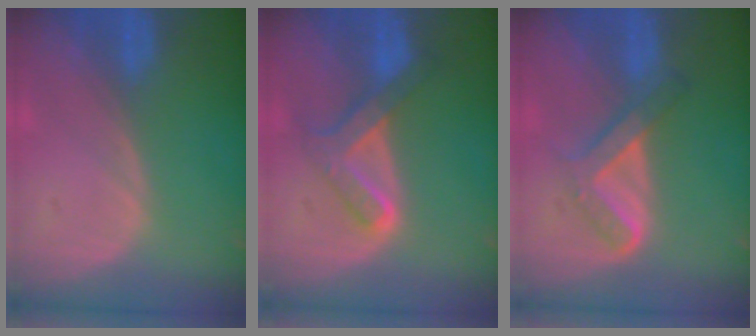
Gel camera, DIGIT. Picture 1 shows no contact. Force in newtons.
{"total": 6.4, "press": 6.0, "slide": 2.1}
{"total": 5.2, "press": 5.1, "slide": 1.4}